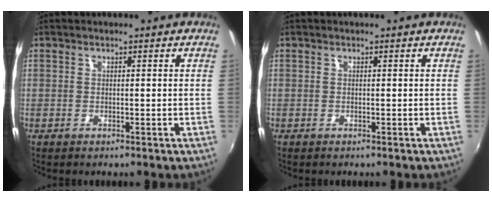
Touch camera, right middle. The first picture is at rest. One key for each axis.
{"total": 0.0}